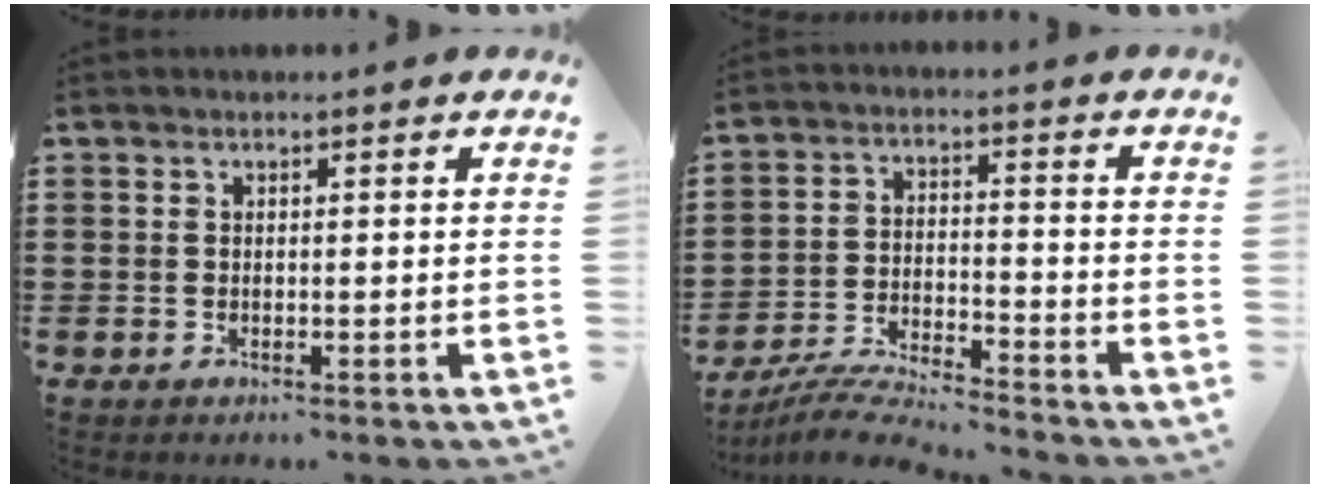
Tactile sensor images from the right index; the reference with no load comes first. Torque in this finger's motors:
{"motor_torque": [-1.07, 1.07, 0.05, -0.02]}